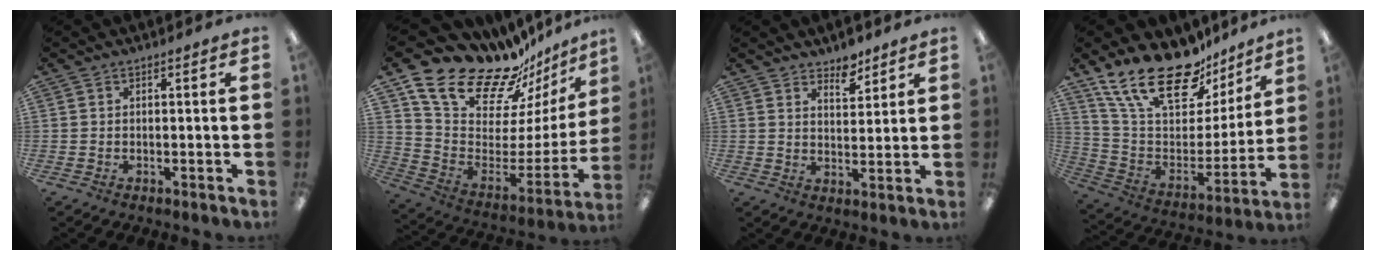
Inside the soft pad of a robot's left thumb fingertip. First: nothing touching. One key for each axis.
{"total": 24.0, "fx": 19.6, "fy": 10.4, "fz": 9.2, "tx": -0.149, "ty": -0.150, "tz": 0.361}
{"total": 5.2, "fx": 4.6, "fy": 2.1, "fz": 1.2, "tx": -0.002, "ty": -0.033, "tz": 0.081}
{"total": 24.7, "fx": 17.9, "fy": 10.9, "fz": 13.1, "tx": -0.234, "ty": -0.115, "tz": 0.320}